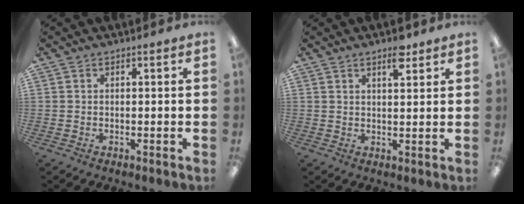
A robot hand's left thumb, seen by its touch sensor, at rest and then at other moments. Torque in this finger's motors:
{"motor_torque": [0.00, 0.00, -0.21, 0.09, 0.02]}